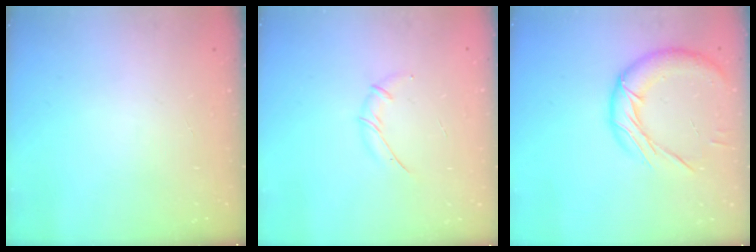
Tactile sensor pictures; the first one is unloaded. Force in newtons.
{"total": 5.4, "press": 5.3, "slide": 0.9}
{"total": 14.5, "press": 14.4, "slide": 1.5}